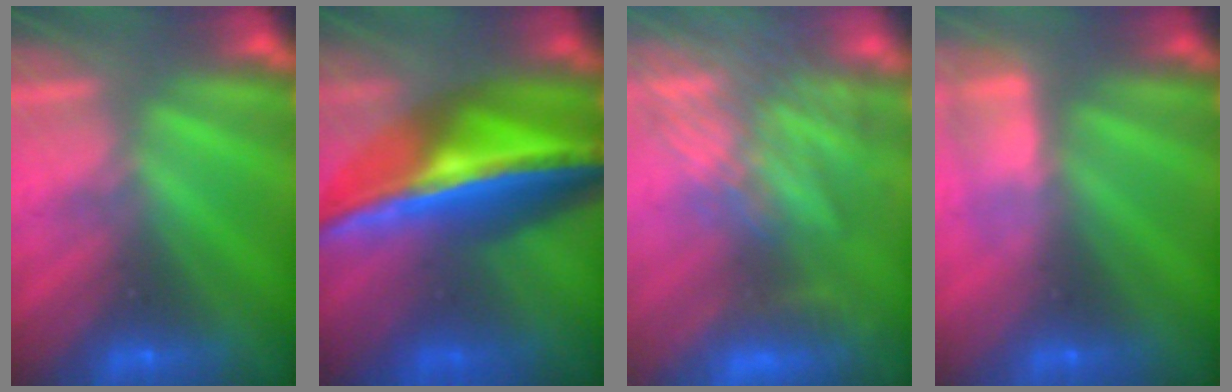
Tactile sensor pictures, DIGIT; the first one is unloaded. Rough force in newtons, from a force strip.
{"total": 5.9}
{"total": 8.7}
{"total": 2.9}